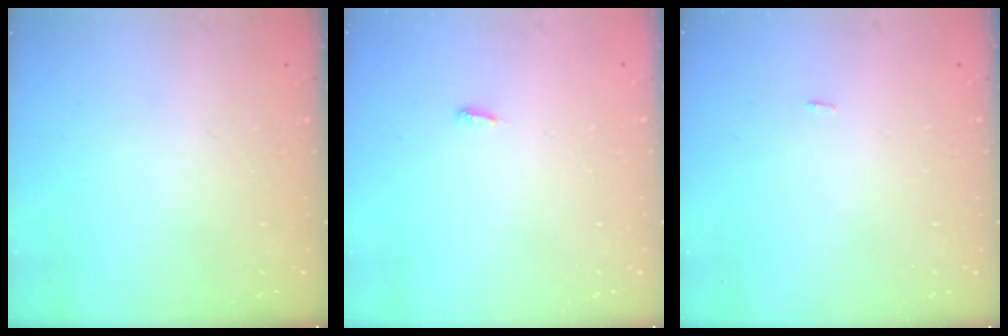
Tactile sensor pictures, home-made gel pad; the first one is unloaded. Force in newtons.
{"total": 3.6, "press": 3.4, "slide": 1.0}
{"total": 6.1, "press": 1.7, "slide": 5.9}